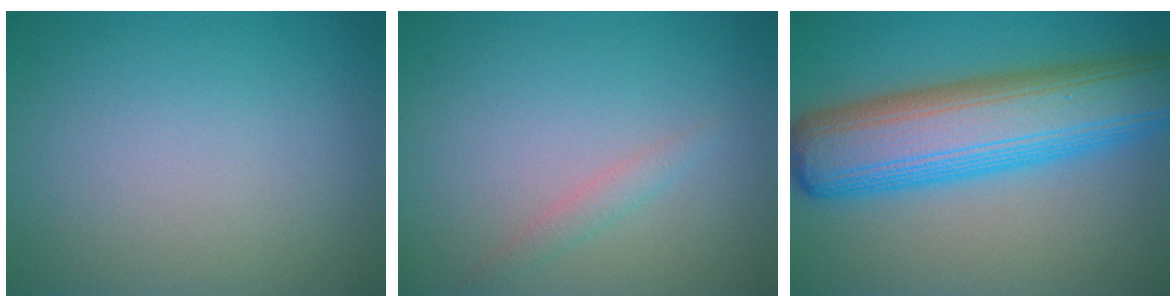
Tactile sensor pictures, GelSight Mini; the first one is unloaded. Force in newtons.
{"total": 1.2, "press": 1.2, "slide": 0.0}
{"total": 11.9, "press": 11.9, "slide": 0.2}